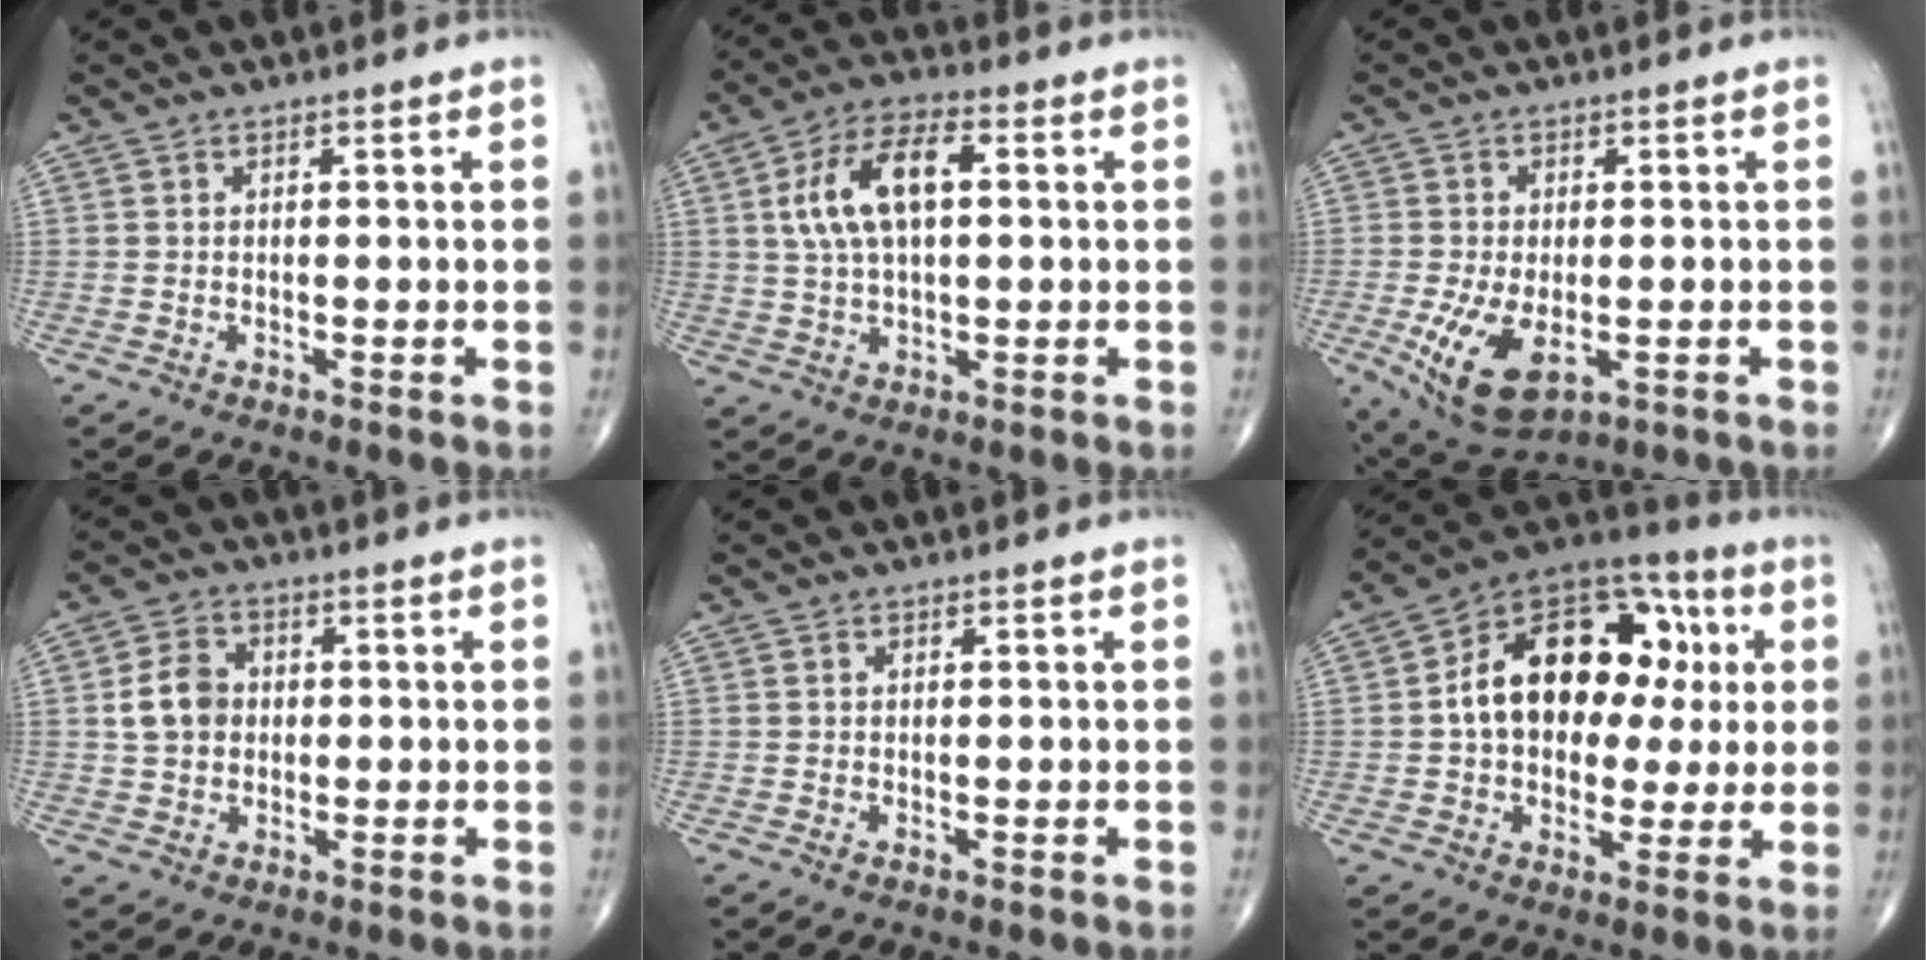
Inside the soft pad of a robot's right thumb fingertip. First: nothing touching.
{"total": 11.6, "force": [2.2, 5.7, 9.9], "torque": [-0.186, 0.017, 0.037]}
{"total": 10.4, "force": [-2.8, 5.5, 8.4], "torque": [-0.152, -0.012, -0.036]}
{"total": 6.3, "force": [0.4, 5.0, 3.7], "torque": [-0.057, 0.009, 0.005]}
{"total": 0.0}
{"total": 21.0, "force": [2.6, 14.3, 15.2], "torque": [-0.190, 0.032, 0.036]}